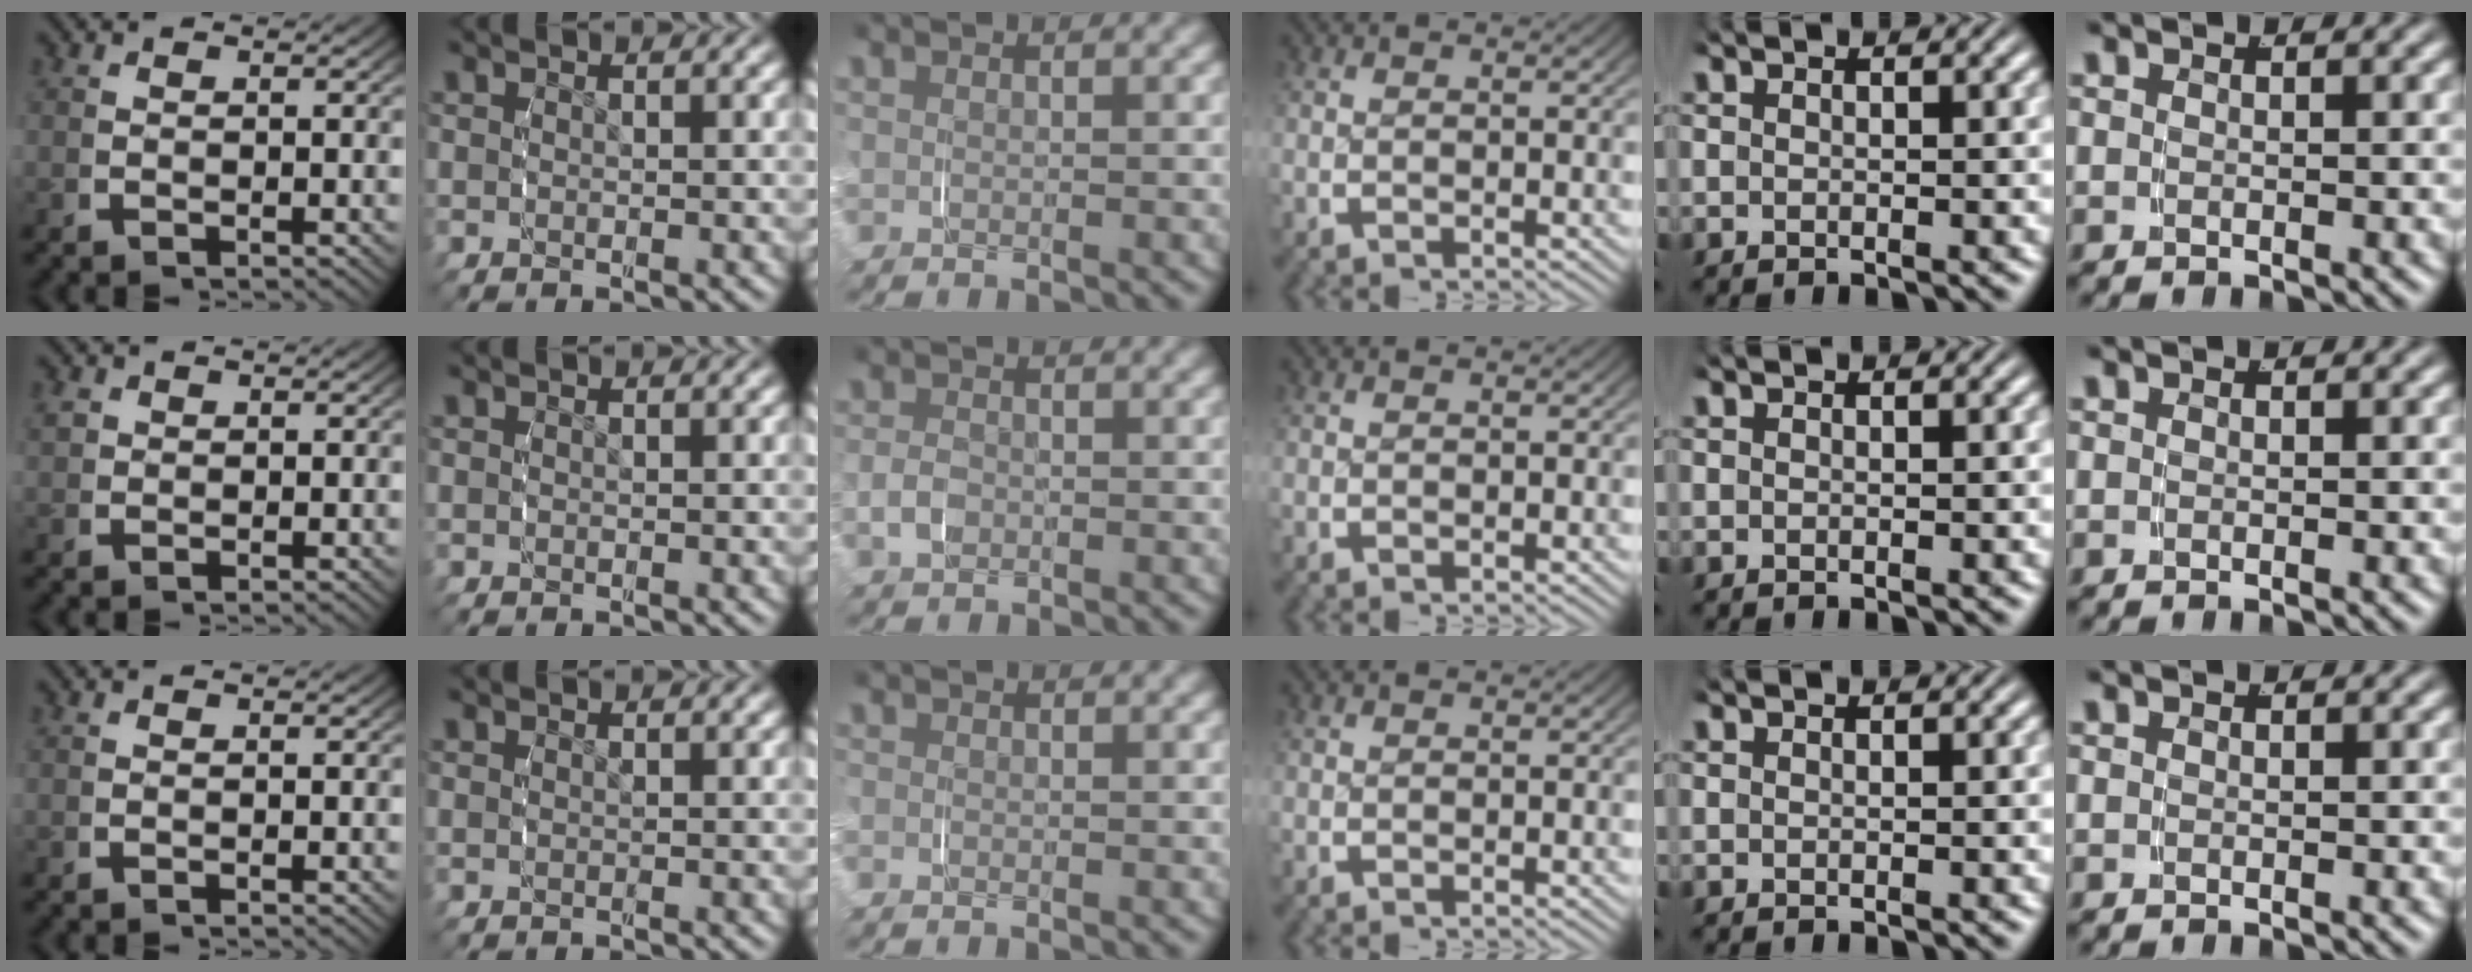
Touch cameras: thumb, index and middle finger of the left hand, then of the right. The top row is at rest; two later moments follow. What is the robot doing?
{"motion": "grasp_and_lifting", "object": "paper towel"}